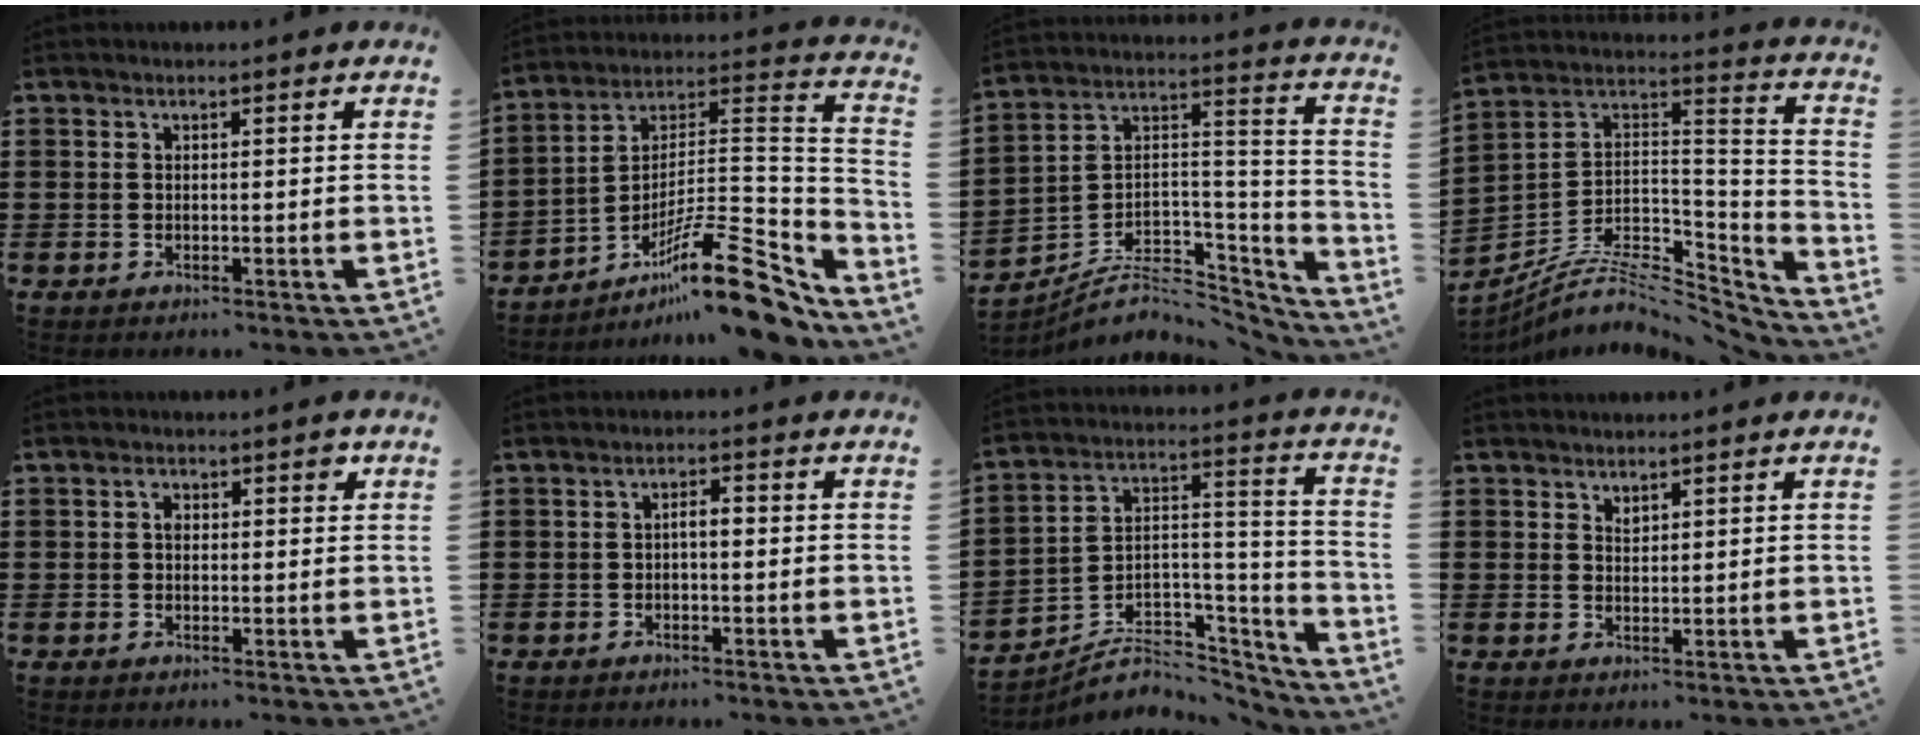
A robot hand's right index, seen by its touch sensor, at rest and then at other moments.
{"total": 16.9, "force": [-11.0, 4.5, 12.1], "torque": [-0.177, 0.037, -0.191]}
{"total": 7.0, "force": [-4.7, 4.5, 2.7], "torque": [-0.056, 0.004, -0.085]}
{"total": 8.6, "force": [-6.5, 3.3, 4.6], "torque": [-0.084, 0.006, -0.124]}
{"total": 2.2, "force": [0.5, 1.4, 1.6], "torque": [-0.018, 0.004, 0.004]}
{"total": 1.9, "force": [-0.3, 0.6, 1.8], "torque": [-0.034, 0.003, -0.007]}
{"total": 5.4, "force": [-4.0, 3.5, 0.9], "torque": [-0.018, 0.000, -0.073]}
{"total": 1.3, "force": [1.1, 0.6, 0.2], "torque": [0.002, -0.002, 0.019]}